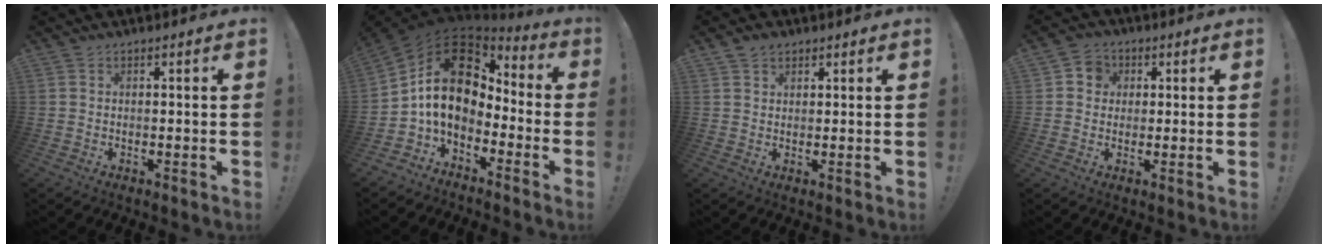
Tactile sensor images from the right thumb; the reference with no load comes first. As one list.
[{"total": 16.1, "force": [2.5, 10.9, 11.5], "torque": [-0.207, 0.000, 0.044]}, {"total": 2.7, "force": [1.9, 1.8, 0.8], "torque": [-0.013, -0.007, 0.036]}, {"total": 4.9, "force": [0.3, 4.7, 1.6], "torque": [-0.028, 0.010, 0.007]}]